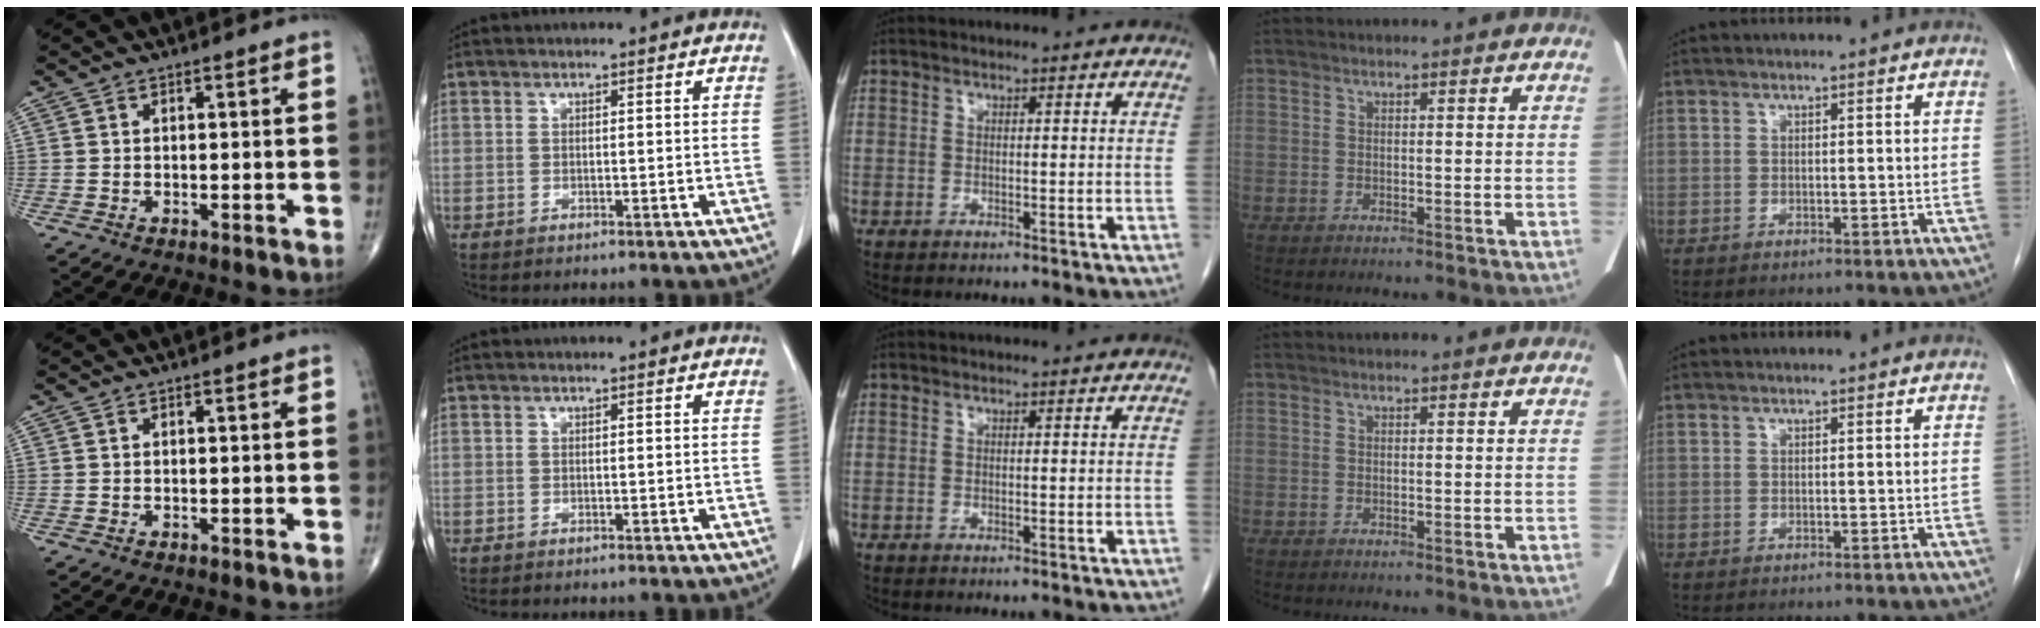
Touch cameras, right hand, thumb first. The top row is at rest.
{}